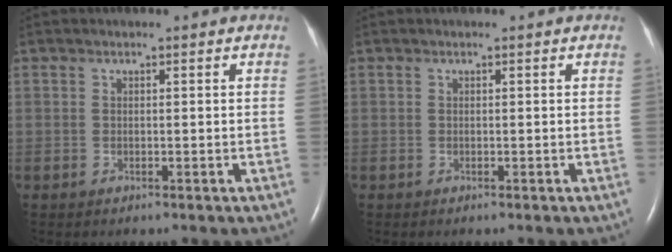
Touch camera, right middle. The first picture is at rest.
{"total": 0.0}